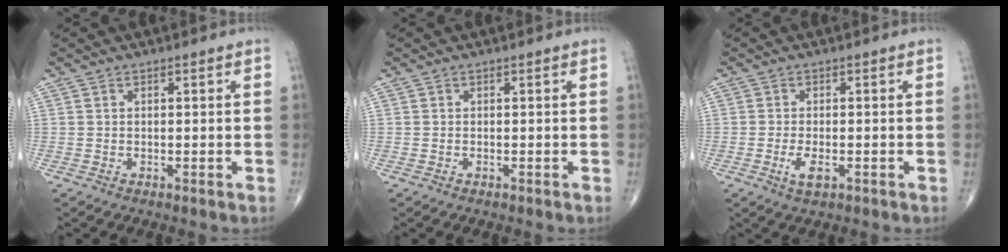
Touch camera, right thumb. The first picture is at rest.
{"total": 0.0}
{"total": 3.2, "force": [-1.2, 1.3, 2.6], "torque": [-0.053, -0.004, -0.019]}